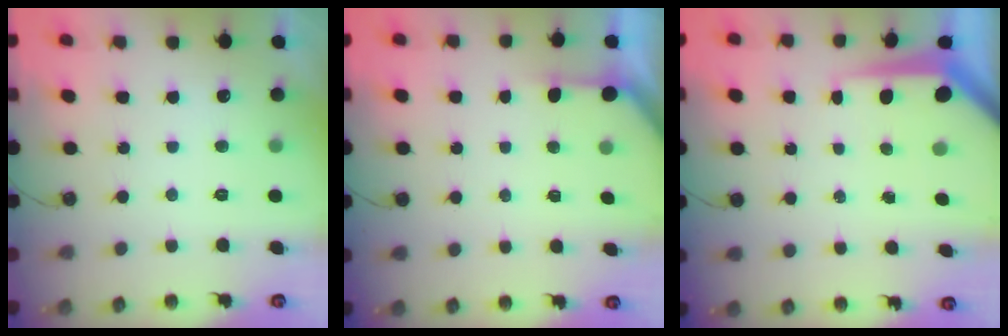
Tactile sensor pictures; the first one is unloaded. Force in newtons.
{"total": 1.7, "press": 1.7, "slide": 0.2}
{"total": 7.9, "press": 7.9, "slide": 0.6}